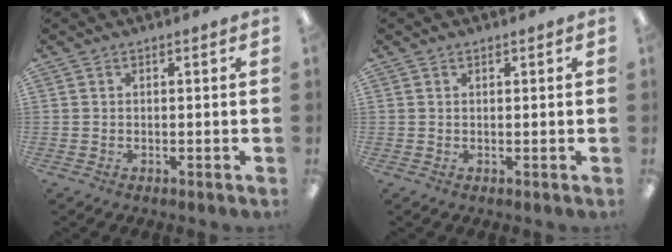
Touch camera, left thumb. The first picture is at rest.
{"total": 0.5, "force": [0.5, 0.3, 0.1], "torque": [-0.002, 0.002, 0.008]}